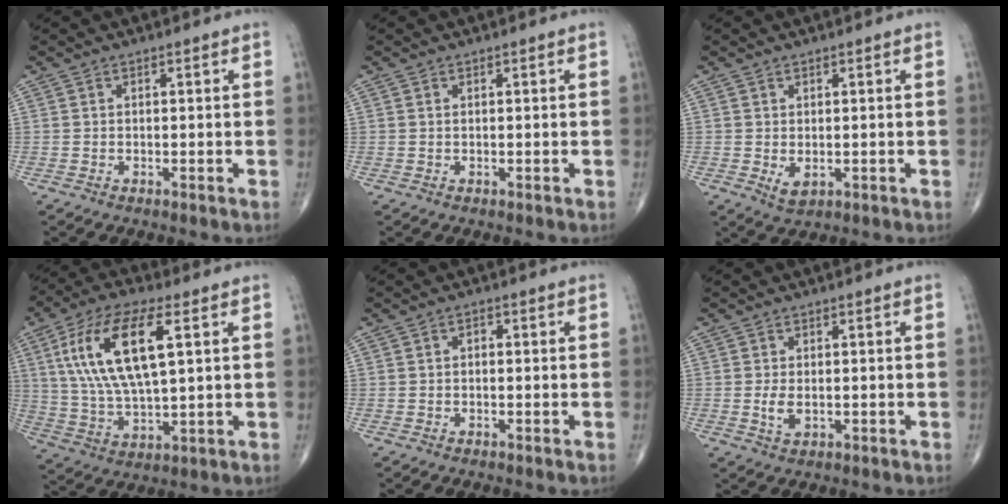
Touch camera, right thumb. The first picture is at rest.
{"total": 0.0}
{"total": 2.5, "force": [-0.2, 1.5, 2.0], "torque": [-0.028, -0.005, 0.005]}
{"total": 17.7, "force": [5.3, 6.6, 15.6], "torque": [-0.312, -0.002, 0.099]}
{"total": 1.0, "force": [-0.1, 0.7, 0.8], "torque": [-0.010, 0.005, -0.004]}
{"total": 2.9, "force": [-0.3, 1.7, 2.3], "torque": [-0.048, -0.007, -0.003]}